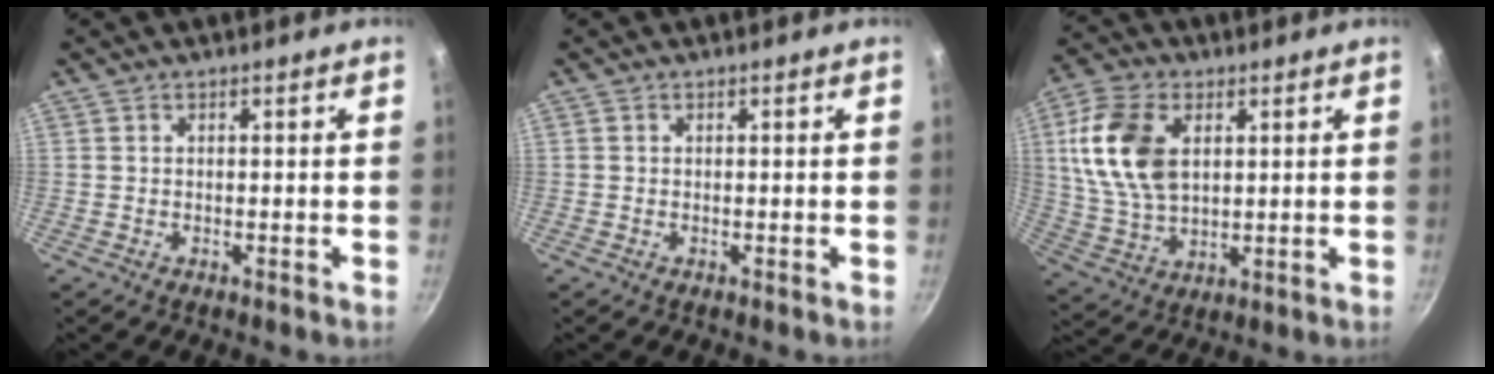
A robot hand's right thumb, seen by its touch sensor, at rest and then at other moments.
{"total": 0.0}
{"total": 14.9, "force": [3.7, 9.4, 11.0], "torque": [-0.201, -0.005, 0.075]}